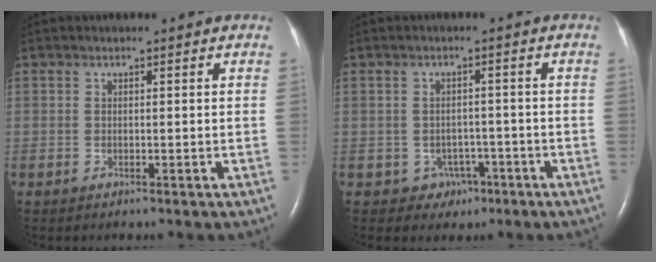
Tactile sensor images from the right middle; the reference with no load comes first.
{"total": 3.4, "force": [-1.6, 3.0, 0.3], "torque": [0.001, 0.014, -0.011]}